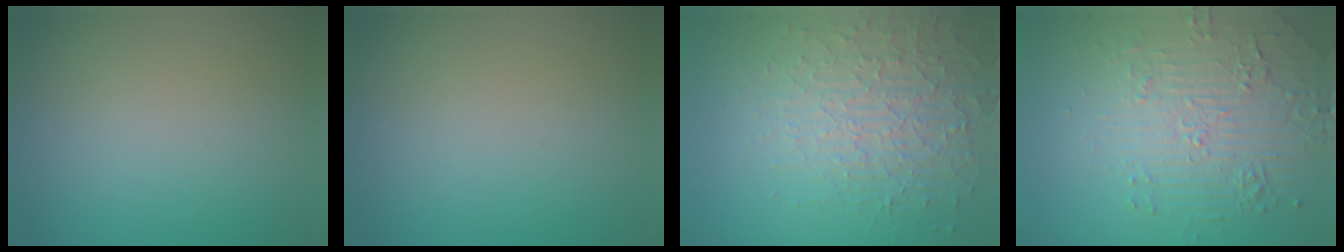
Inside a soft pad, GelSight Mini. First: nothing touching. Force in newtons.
{"total": 0.0}
{"total": 3.9, "press": 3.9, "slide": 0.3}
{"total": 5.1, "press": 3.9, "slide": 3.3}